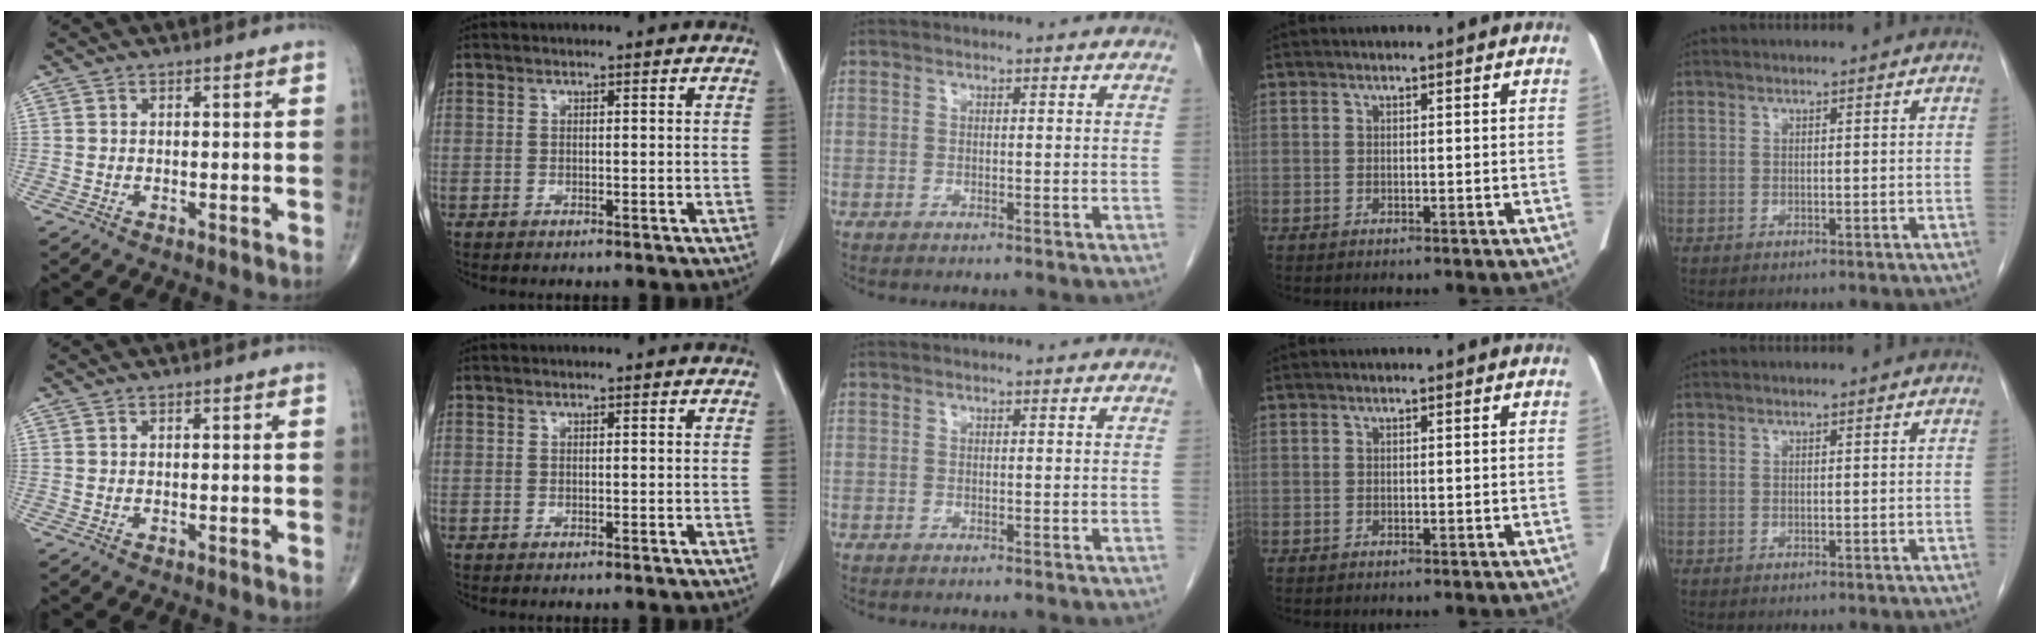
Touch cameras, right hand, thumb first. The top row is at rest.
{}